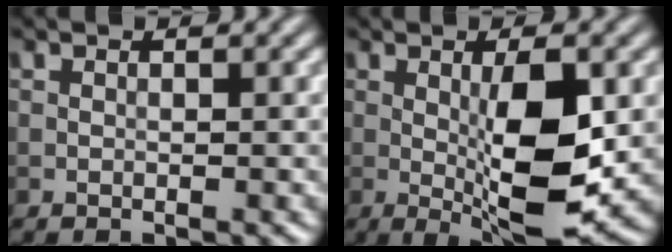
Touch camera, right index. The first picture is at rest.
{"total": 7.4, "force": [-0.1, 2.0, 7.2], "torque": [-0.116, -0.009, 0.002]}